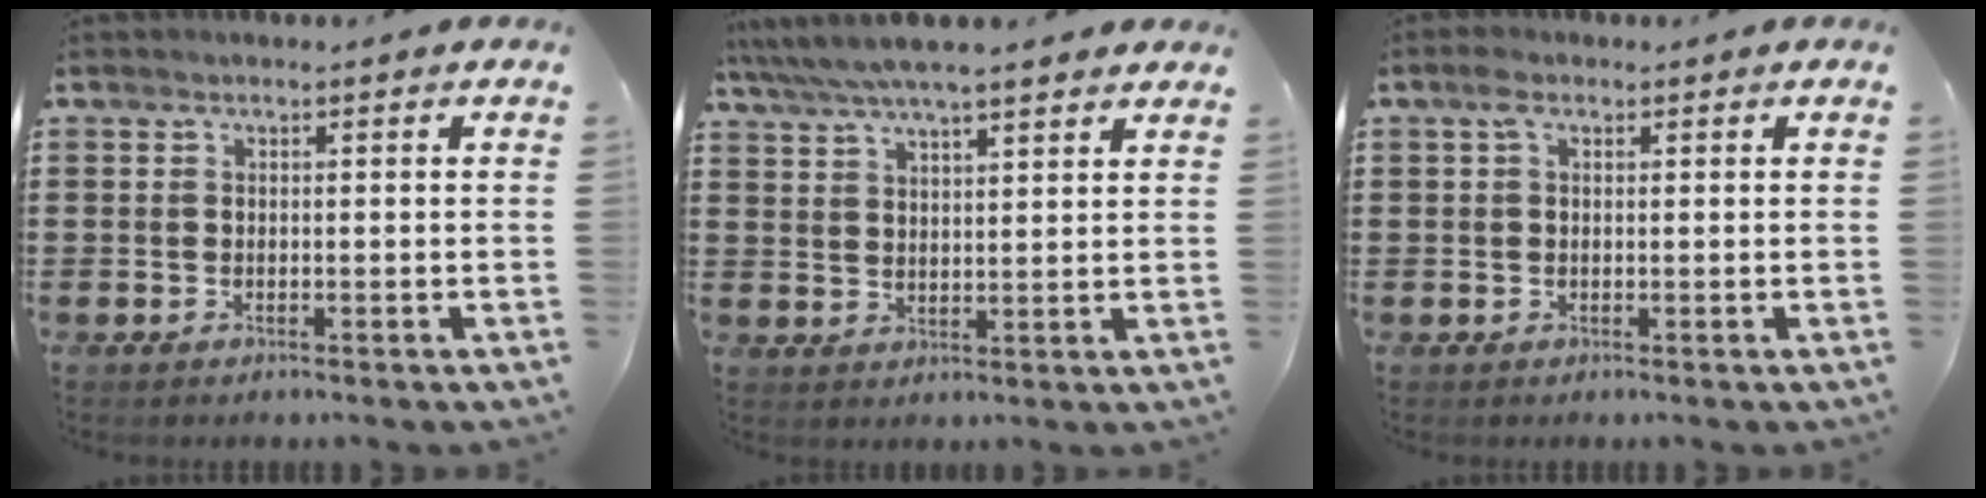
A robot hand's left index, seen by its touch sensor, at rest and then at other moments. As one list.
[{"total": 5.6, "force": [4.8, 0.9, 2.6], "torque": [-0.066, -0.014, 0.084]}, {"total": 1.9, "force": [0.8, 1.1, 1.4], "torque": [-0.031, 0.008, 0.014]}]